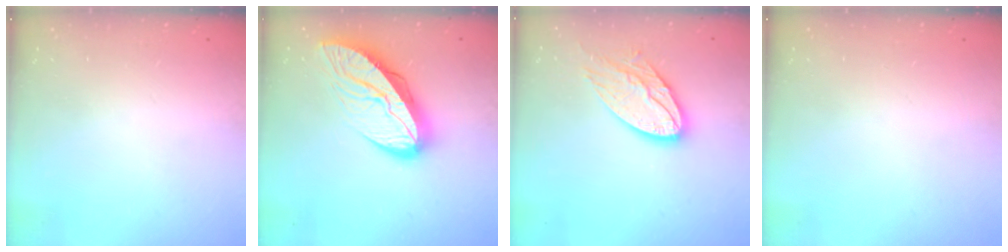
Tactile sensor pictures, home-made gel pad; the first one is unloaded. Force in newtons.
{"total": 14.0, "press": 13.9, "slide": 1.3}
{"total": 14.8, "press": 14.8, "slide": 1.0}
{"total": 0.0}